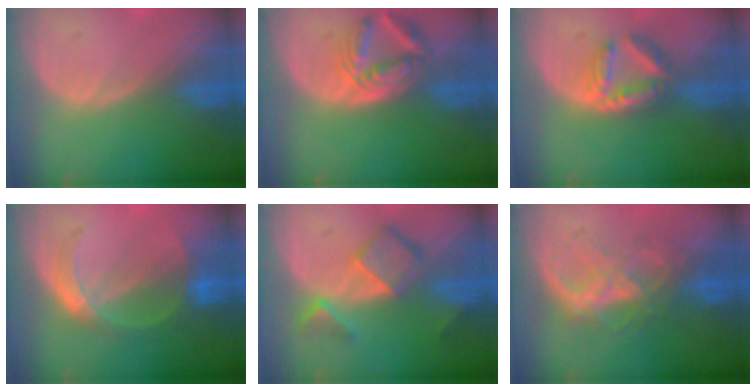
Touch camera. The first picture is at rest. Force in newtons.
{"total": 6.1, "press": 6.1, "slide": 0.2}
{"total": 5.8, "press": 5.5, "slide": 1.6}
{"total": 5.6, "press": 5.3, "slide": 1.9}
{"total": 7.2, "press": 6.2, "slide": 3.7}
{"total": 6.6, "press": 6.6, "slide": 0.4}